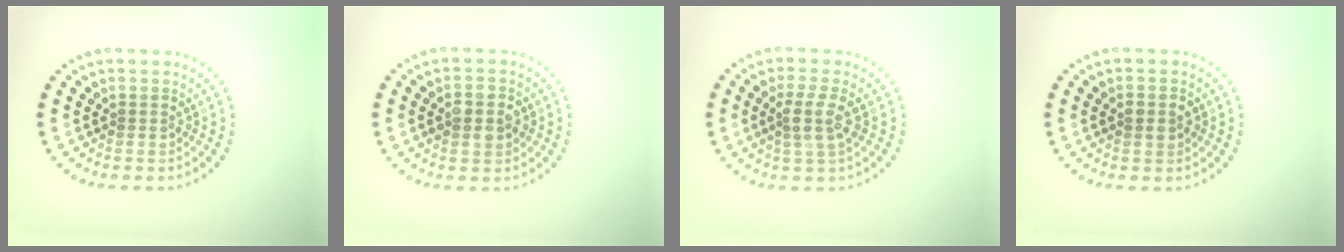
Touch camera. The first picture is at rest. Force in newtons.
{"total": 2.7, "press": 2.7, "slide": 0.1}
{"total": 2.7, "press": 2.3, "slide": 1.4}
{"total": 1.9, "press": 1.9, "slide": 0.1}